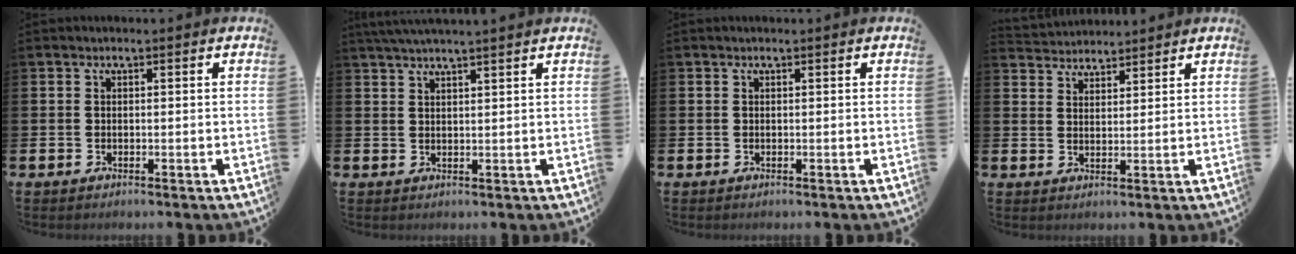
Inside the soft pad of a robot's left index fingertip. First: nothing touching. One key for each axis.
{"total": 2.9, "fx": 2.8, "fy": -0.4, "fz": 0.8, "tx": -0.028, "ty": -0.004, "tz": 0.053}
{"total": 0.0}
{"total": 3.5, "fx": 3.4, "fy": 0.7, "fz": -0.6, "tx": -0.001, "ty": -0.017, "tz": 0.062}